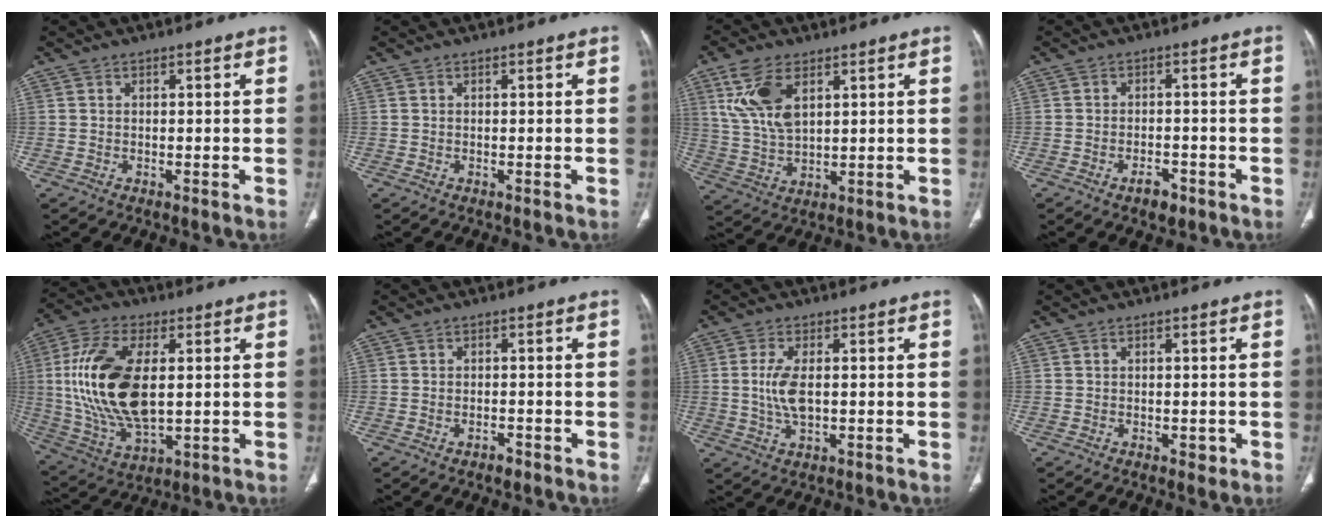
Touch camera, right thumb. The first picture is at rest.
{"total": 0.0}
{"total": 10.5, "force": [4.6, 5.3, 7.7], "torque": [-0.157, -0.012, 0.098]}
{"total": 3.4, "force": [-2.1, 1.9, 2.0], "torque": [-0.025, 0.009, -0.030]}
{"total": 19.7, "force": [2.1, 10.0, 16.9], "torque": [-0.348, -0.010, 0.044]}
{"total": 1.6, "force": [-1.1, 0.8, 0.8], "torque": [-0.013, 0.004, -0.015]}
{"total": 5.8, "force": [0.2, 2.6, 5.2], "torque": [-0.116, -0.005, 0.004]}
{"total": 1.4, "force": [-0.4, 1.0, 1.0], "torque": [-0.005, -0.001, -0.003]}